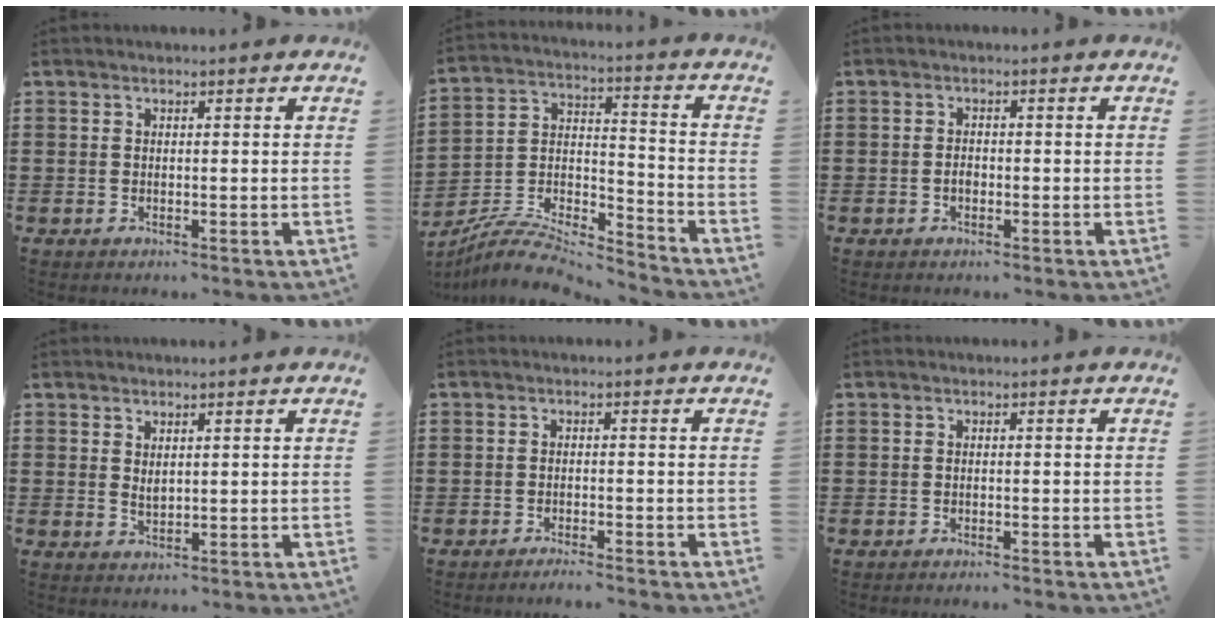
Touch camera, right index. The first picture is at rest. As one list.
[{"total": 8.1, "force": [-7.6, 1.3, 2.4], "torque": [-0.050, 0.005, -0.155]}, {"total": 1.2, "force": [-0.4, 0.7, 0.9], "torque": [-0.018, 0.000, -0.008]}, {"total": 1.3, "force": [0.8, 0.6, 0.9], "torque": [-0.018, 0.004, 0.014]}, {"total": 1.7, "force": [-1.7, -0.2, 0.4], "torque": [-0.007, 0.002, -0.033]}, {"total": 0.7, "force": [-0.7, 0.0, 0.1], "torque": [-0.004, -0.001, -0.015]}]